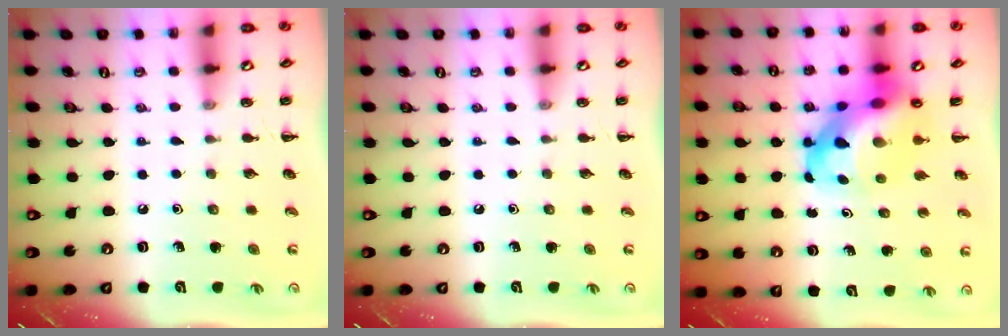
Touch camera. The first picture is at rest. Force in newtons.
{"total": 0.0}
{"total": 13.8, "press": 13.3, "slide": 3.6}